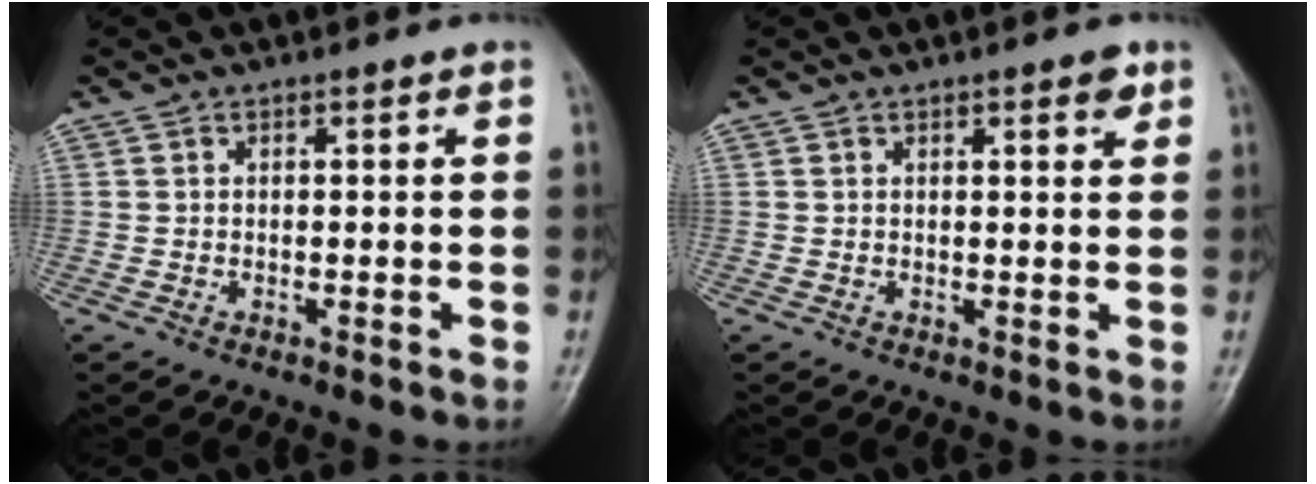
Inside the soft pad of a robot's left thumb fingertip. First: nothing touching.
{"total": 2.7, "force": [1.6, 0.9, 2.0], "torque": [-0.019, -0.006, 0.018]}